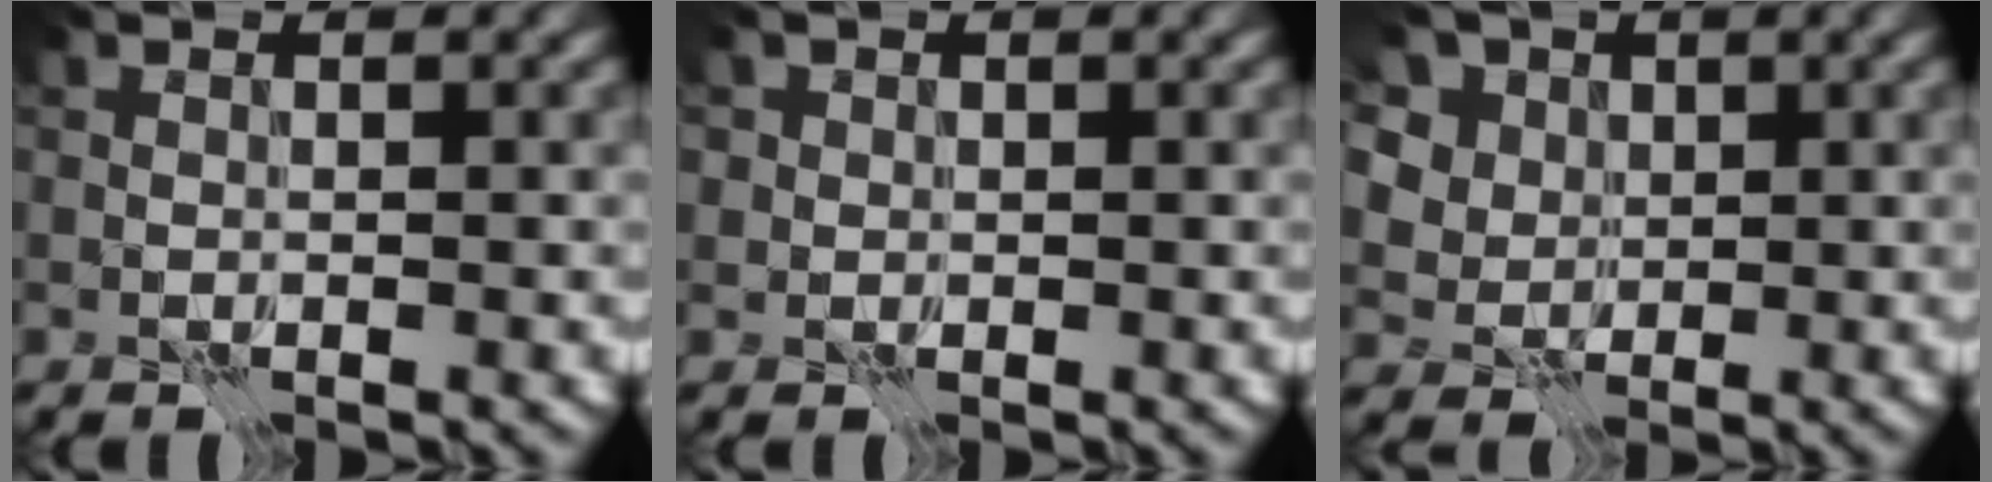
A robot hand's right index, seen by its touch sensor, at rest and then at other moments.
{"total": 0.9, "force": [-0.1, 0.8, -0.3], "torque": [0.007, -0.004, -0.006]}
{"total": 8.6, "force": [4.5, 6.3, 3.8], "torque": [-0.094, 0.012, 0.055]}